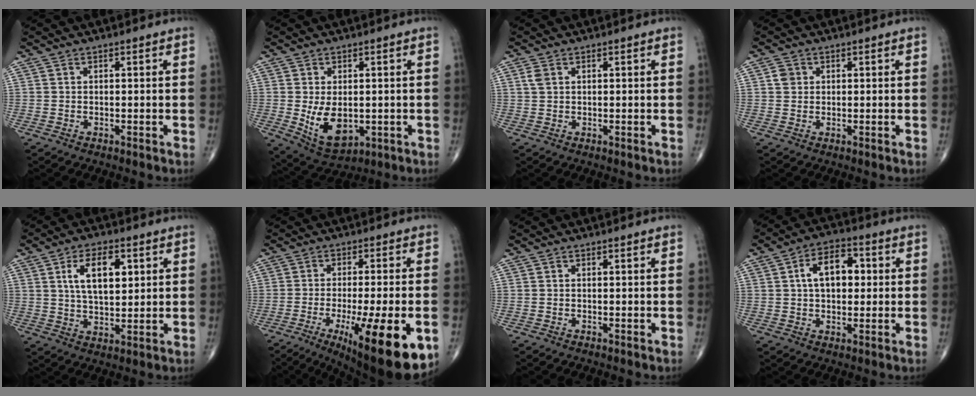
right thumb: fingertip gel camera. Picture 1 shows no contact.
{"total": 9.1, "force": [-1.0, 5.5, 7.2], "torque": [-0.107, -0.015, 0.002]}
{"total": 1.6, "force": [0.6, 1.0, 1.1], "torque": [-0.027, 0.006, 0.017]}
{"total": 2.1, "force": [0.5, 1.8, 0.8], "torque": [-0.007, 0.000, 0.007]}
{"total": 10.0, "force": [3.0, 5.1, 8.1], "torque": [-0.122, -0.009, 0.055]}
{"total": 20.7, "force": [-7.7, 5.2, 18.5], "torque": [-0.235, -0.013, -0.101]}
{"total": 0.0}
{"total": 9.7, "force": [1.5, 5.9, 7.5], "torque": [-0.103, 0.017, 0.019]}